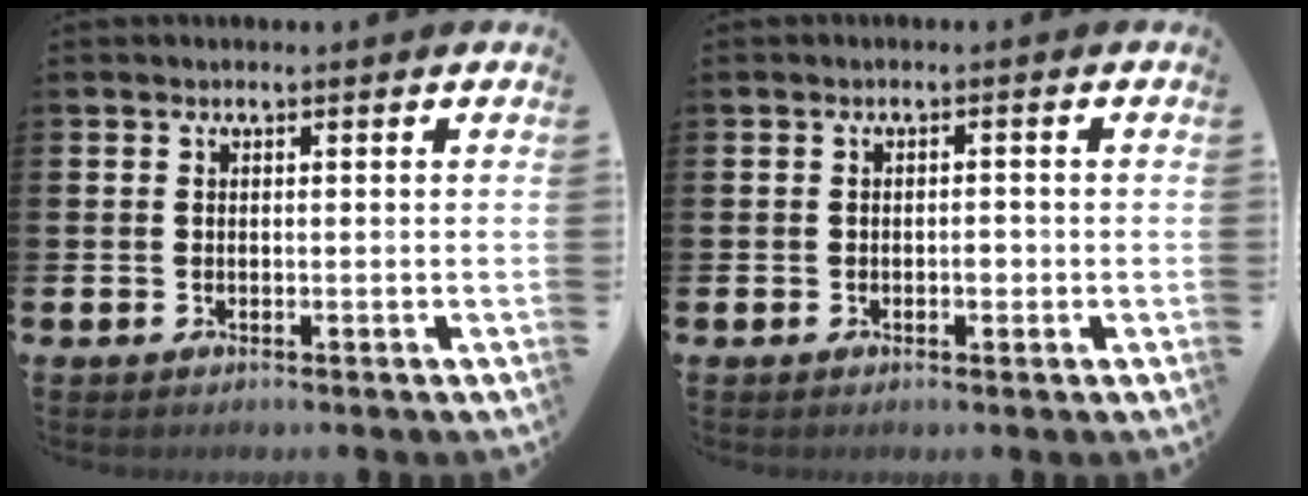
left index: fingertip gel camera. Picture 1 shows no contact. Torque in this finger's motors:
{"motor_torque": [0.00, 0.13, 0.06, 0.00]}